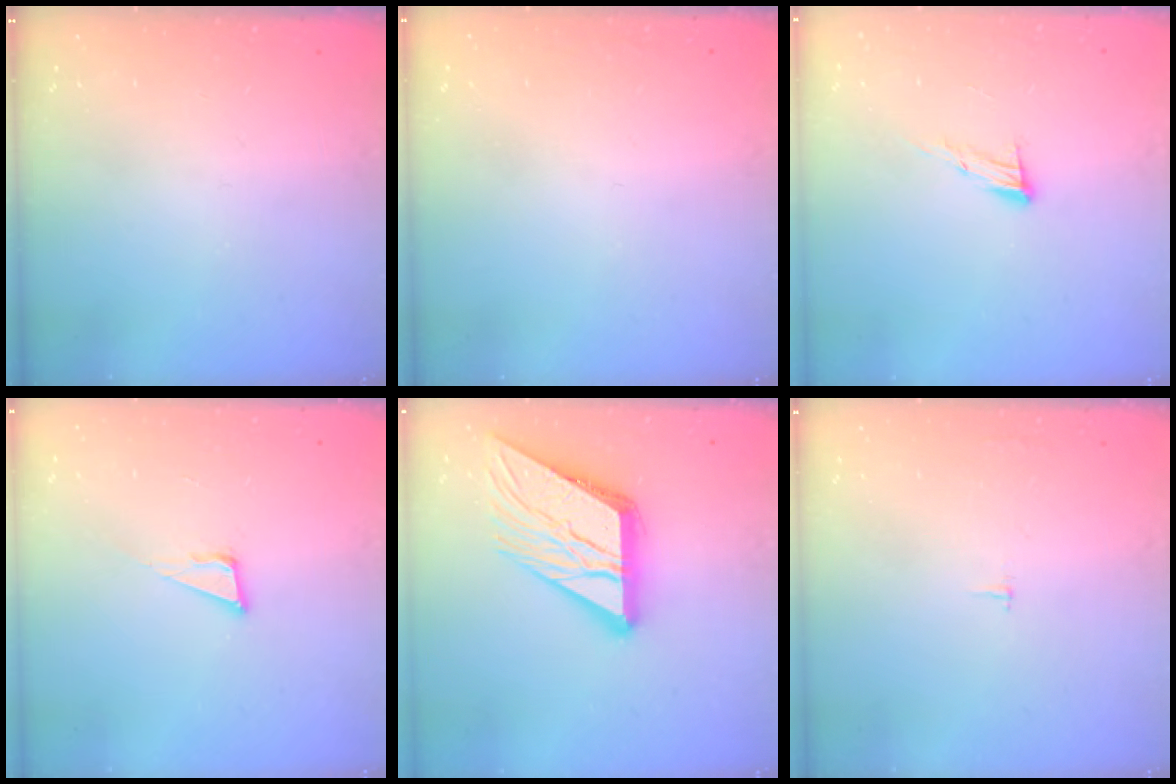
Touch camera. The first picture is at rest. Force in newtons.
{"total": 1.6, "press": 1.6, "slide": 0.1}
{"total": 8.3, "press": 8.2, "slide": 1.3}
{"total": 6.4, "press": 5.8, "slide": 2.6}
{"total": 20.0, "press": 19.8, "slide": 2.2}
{"total": 1.8, "press": 1.8, "slide": 0.1}